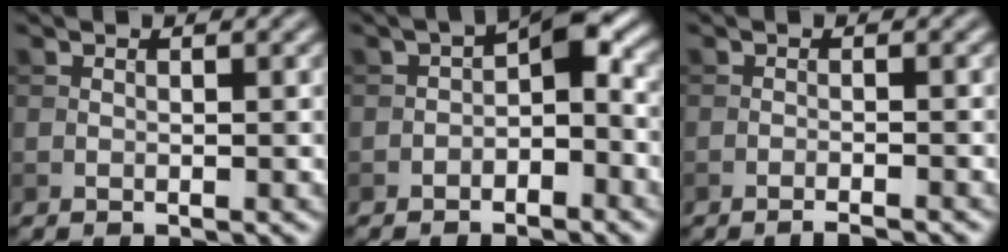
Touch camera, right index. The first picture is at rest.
{"total": 3.8, "force": [-1.3, 1.8, 3.0], "torque": [-0.034, 0.014, -0.030]}
{"total": 1.8, "force": [-1.4, 0.1, 1.0], "torque": [-0.012, 0.003, -0.027]}